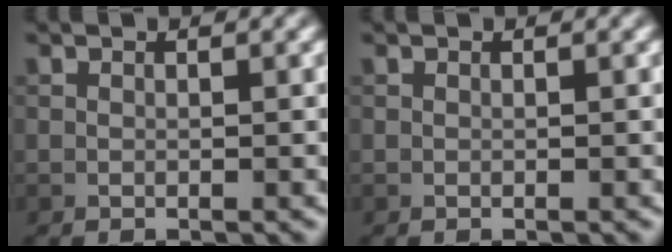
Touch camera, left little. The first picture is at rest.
{"total": 0.0}